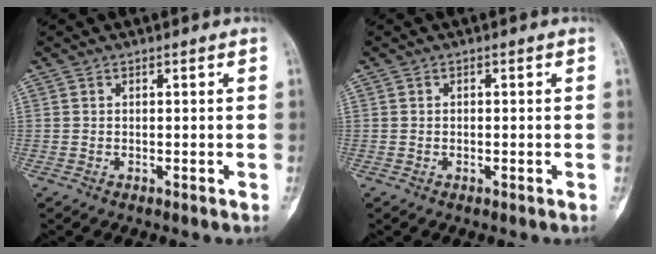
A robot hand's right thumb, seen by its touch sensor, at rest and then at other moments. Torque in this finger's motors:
{"motor_torque": [-0.17, -0.07, -0.25, -0.12, -0.11]}